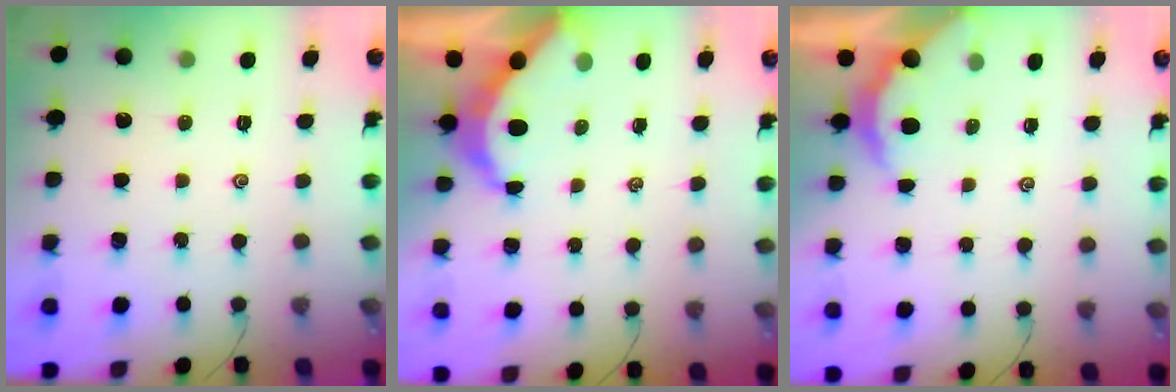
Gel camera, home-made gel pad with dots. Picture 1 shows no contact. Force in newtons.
{"total": 5.3, "press": 5.3, "slide": 0.4}
{"total": 2.4, "press": 2.3, "slide": 0.4}